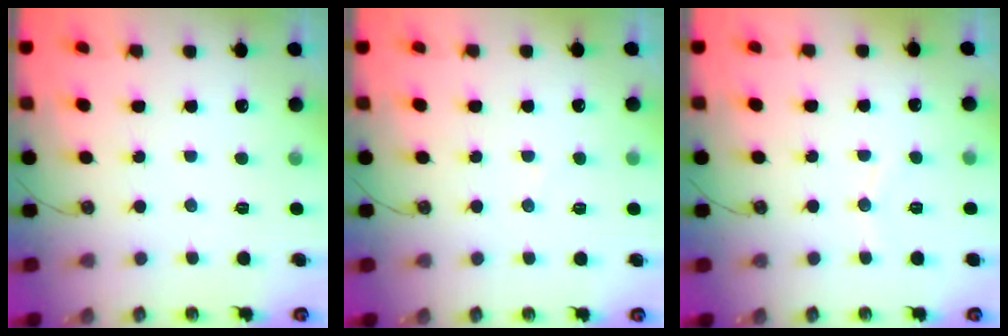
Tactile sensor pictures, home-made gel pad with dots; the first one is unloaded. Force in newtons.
{"total": 3.7, "press": 3.6, "slide": 0.3}
{"total": 5.7, "press": 5.7, "slide": 0.4}